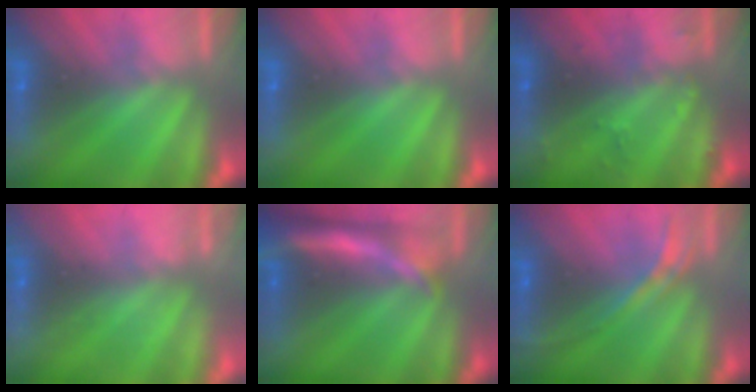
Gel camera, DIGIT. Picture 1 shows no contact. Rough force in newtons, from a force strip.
{"total": 0.0}
{"total": 2.4}
{"total": 2.1}
{"total": 7.2}
{"total": 2.8}